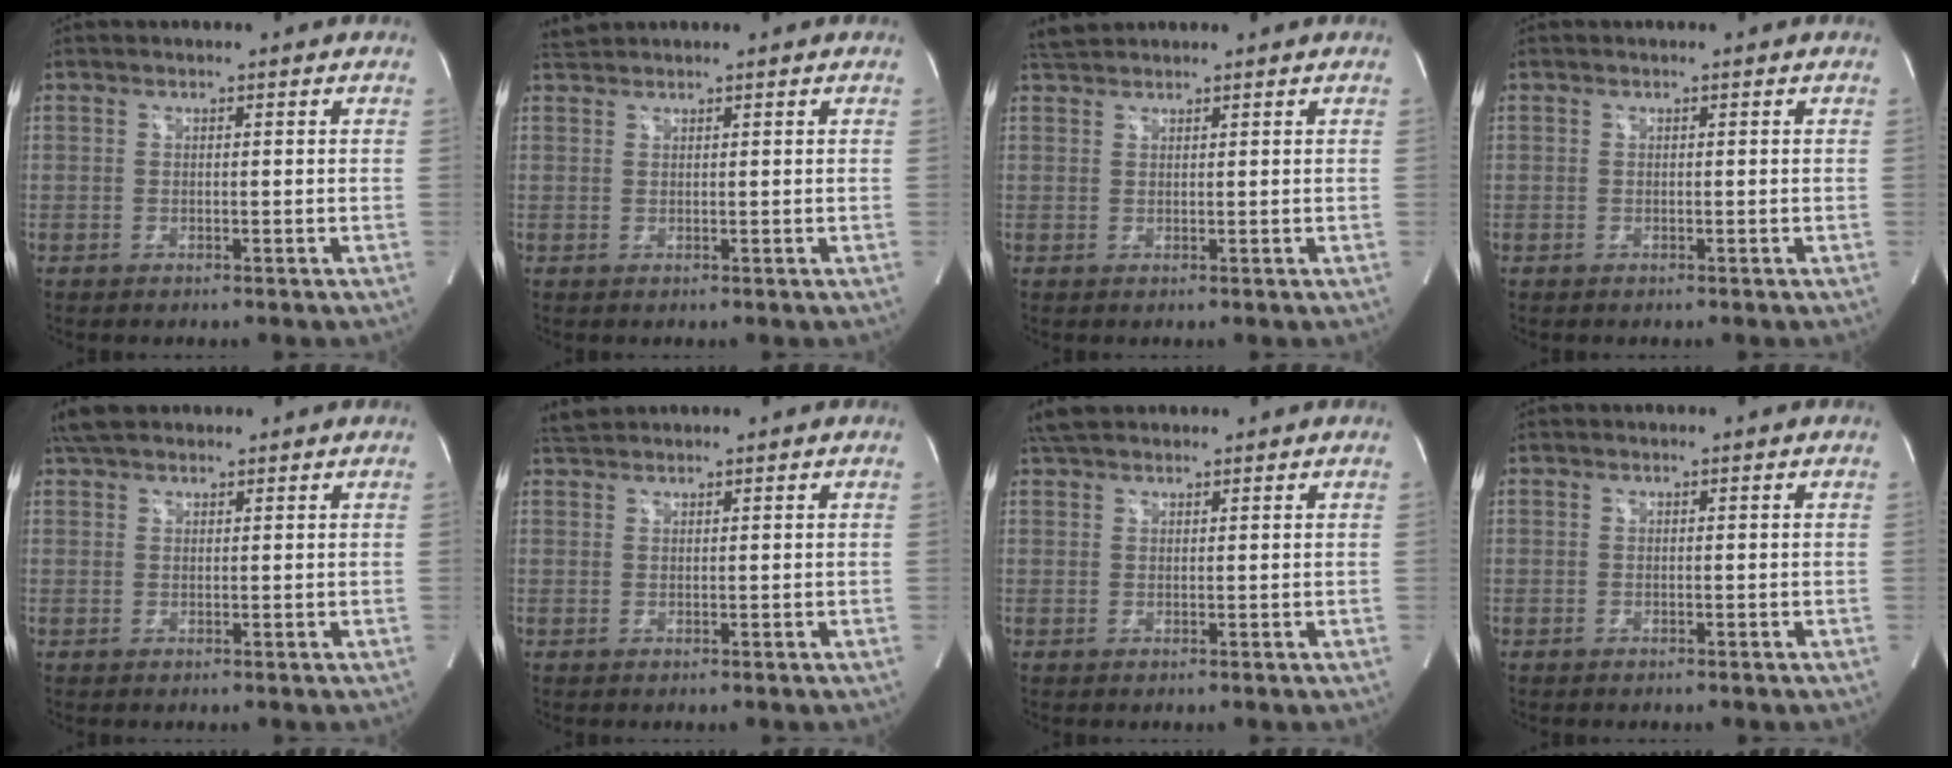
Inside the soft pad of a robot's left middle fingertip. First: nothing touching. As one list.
[{"total": 1.5, "force": [1.4, -0.2, -0.2], "torque": [-0.006, 0.014, 0.037]}, {"total": 2.4, "force": [2.4, 0.4, 0.3], "torque": [-0.014, 0.020, 0.048]}, {"total": 0.0}, {"total": 4.6, "force": [3.9, 1.9, 1.7], "torque": [-0.032, 0.028, 0.071]}, {"total": 2.0, "force": [2.0, 0.2, 0.1], "torque": [-0.011, 0.017, 0.042]}, {"total": 4.3, "force": [3.7, 1.7, 1.4], "torque": [-0.027, 0.028, 0.066]}, {"total": 0.0}]